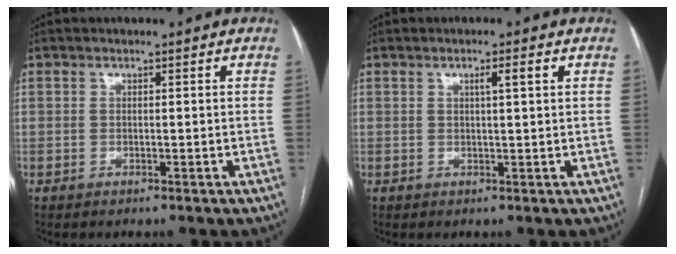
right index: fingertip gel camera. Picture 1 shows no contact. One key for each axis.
{"total": 2.1, "fx": 0.8, "fy": -0.1, "fz": 1.9, "tx": -0.033, "ty": 0.001, "tz": 0.013}